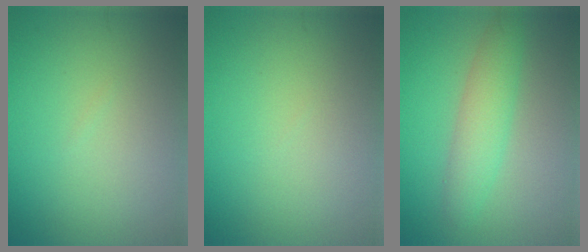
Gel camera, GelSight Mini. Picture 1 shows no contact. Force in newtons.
{"total": 0.0}
{"total": 3.3, "press": 3.3, "slide": 0.1}